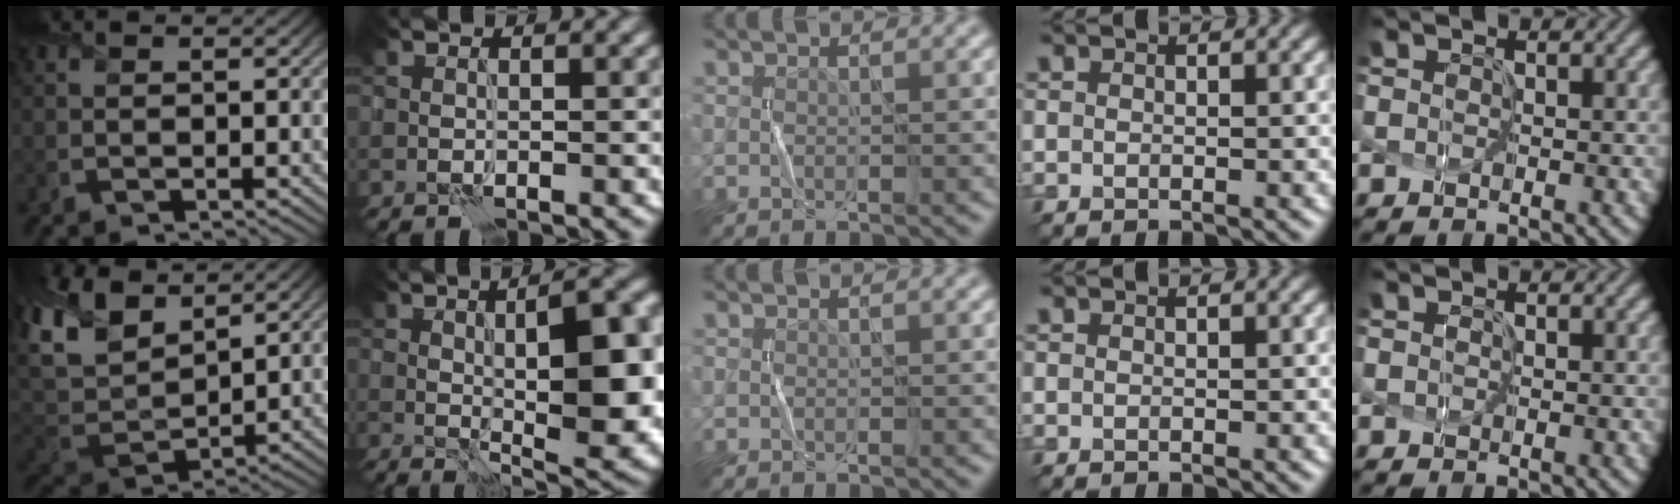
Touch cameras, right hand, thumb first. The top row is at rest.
{"thumb": {"total": 12.1, "force": [6.4, 6.4, 8.0], "torque": [-0.210, 0.025, 0.120]}, "index": {"total": 12.2, "force": [0.9, 4.1, 11.5], "torque": [-0.151, 0.004, 0.019]}}